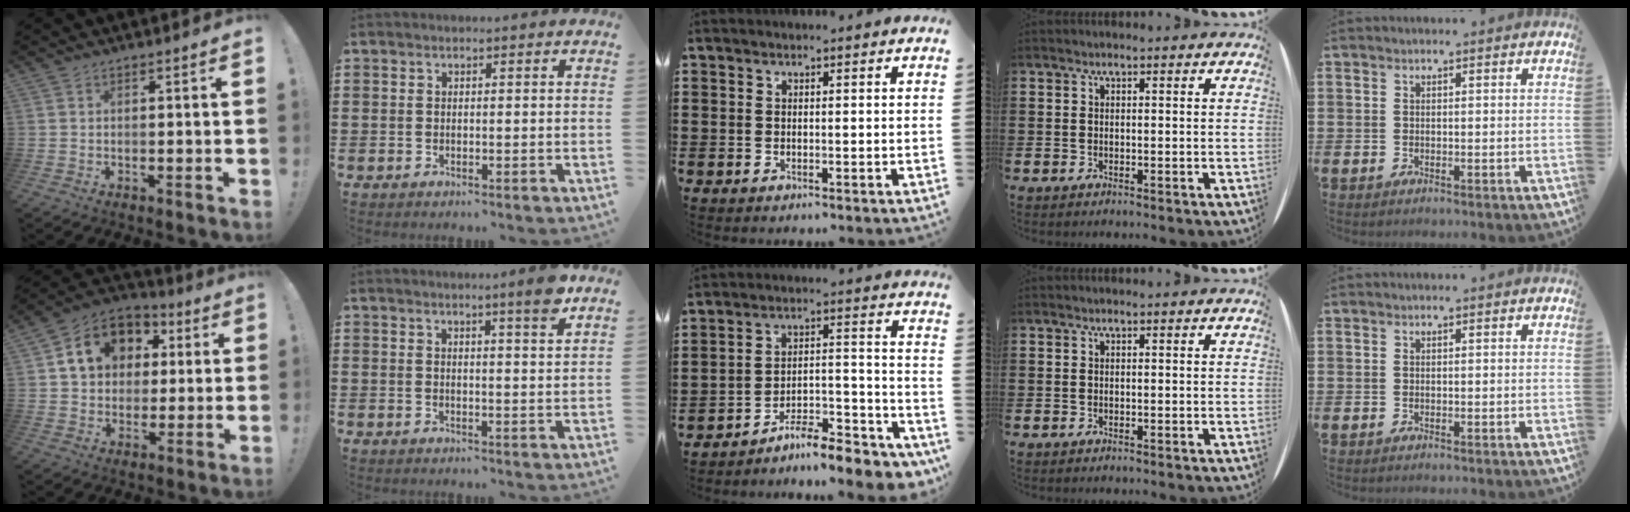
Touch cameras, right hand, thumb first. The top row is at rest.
{"thumb": {"total": 14.6, "force": [4.6, 11.9, 7.2], "torque": [-0.103, -0.006, 0.094]}, "index": {"total": 4.3, "force": [3.2, -0.4, 2.9], "torque": [-0.050, -0.007, 0.051]}, "middle": {"total": 7.9, "force": [-7.6, 0.7, 2.0], "torque": [-0.021, 0.017, -0.144]}}